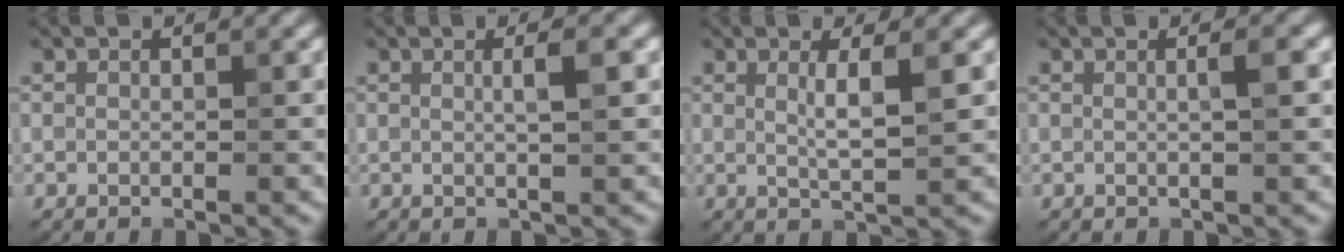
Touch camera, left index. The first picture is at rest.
{"total": 2.0, "force": [0.4, 0.5, 1.9], "torque": [-0.025, 0.006, 0.000]}
{"total": 2.9, "force": [0.7, 0.6, 2.7], "torque": [-0.041, -0.005, 0.011]}
{"total": 1.6, "force": [0.2, 0.4, 1.5], "torque": [-0.019, 0.006, -0.002]}